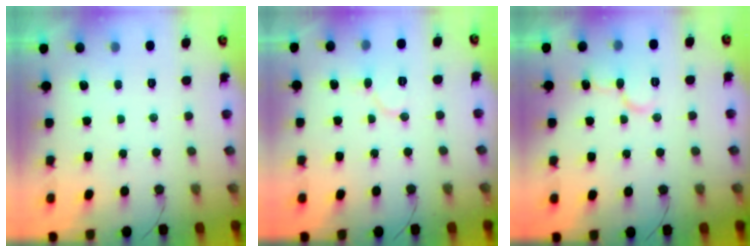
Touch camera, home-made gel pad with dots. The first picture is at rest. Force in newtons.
{"total": 6.5, "press": 6.5, "slide": 0.7}
{"total": 9.4, "press": 9.3, "slide": 1.3}